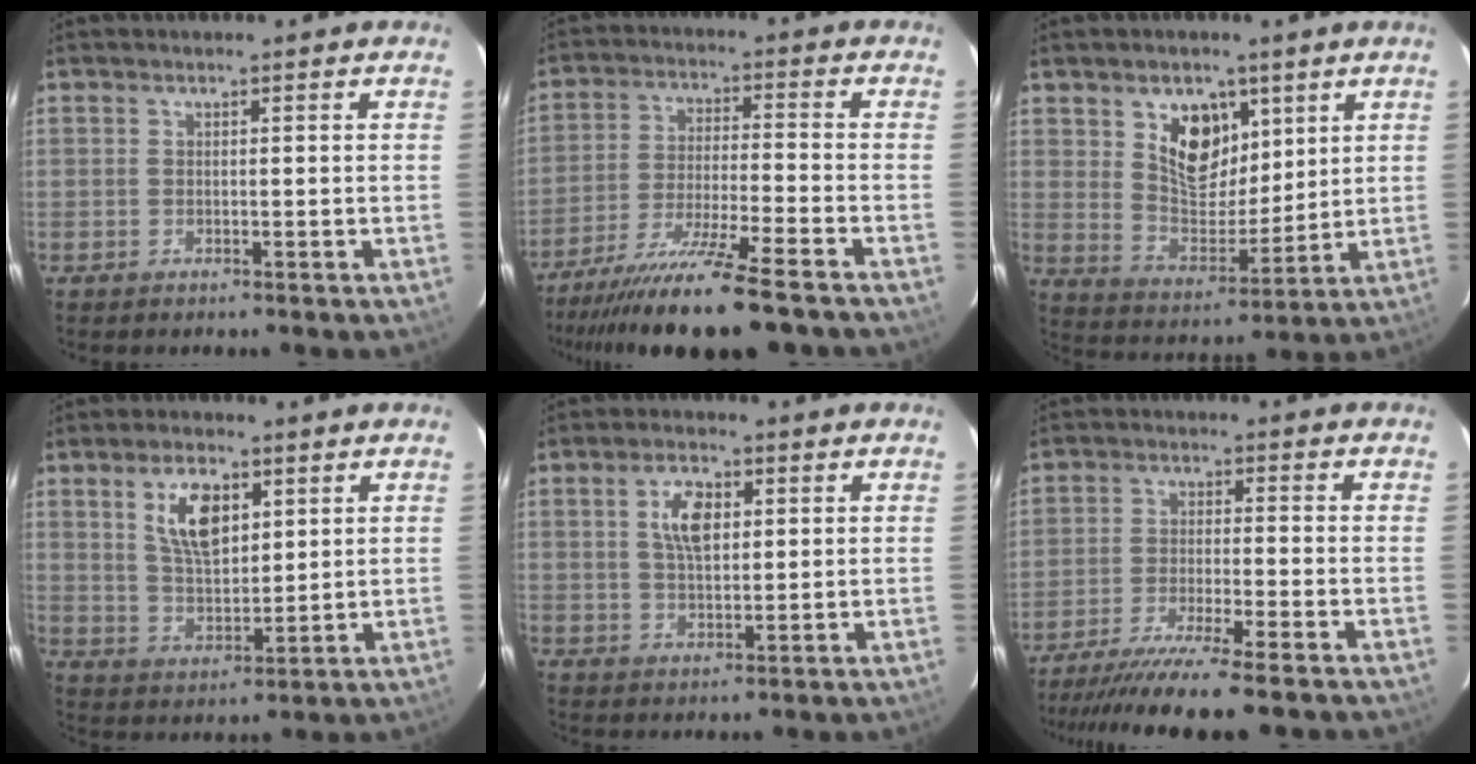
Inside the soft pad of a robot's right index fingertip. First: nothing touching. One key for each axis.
{"total": 16.9, "fx": -14.3, "fy": 0.1, "fz": 9.0, "tx": -0.181, "ty": -0.039, "tz": -0.241}
{"total": 11.1, "fx": 5.3, "fy": 7.2, "fz": 6.6, "tx": -0.110, "ty": -0.006, "tz": 0.103}
{"total": 9.5, "fx": 3.9, "fy": 4.8, "fz": 7.2, "tx": -0.131, "ty": 0.005, "tz": 0.081}
{"total": 6.4, "fx": 1.7, "fy": 3.4, "fz": 5.1, "tx": -0.093, "ty": 0.007, "tz": 0.035}
{"total": 13.3, "fx": -11.3, "fy": -0.5, "fz": 7.0, "tx": -0.147, "ty": -0.028, "tz": -0.189}